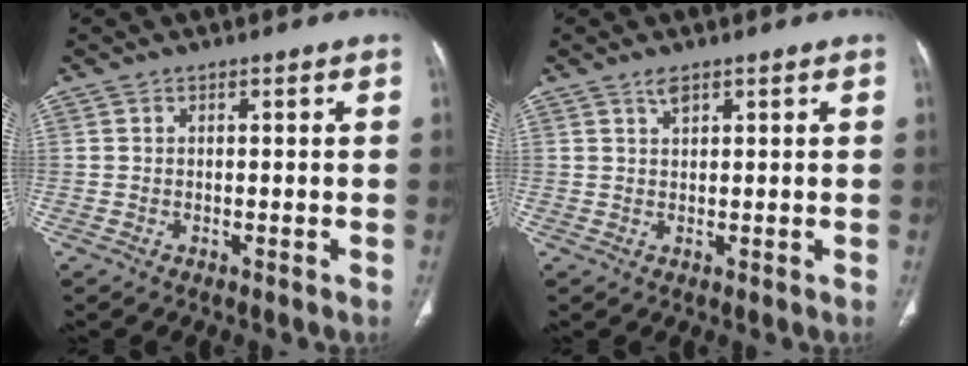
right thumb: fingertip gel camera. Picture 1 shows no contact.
{"total": 1.6, "force": [1.2, 0.6, 1.0], "torque": [-0.010, -0.002, 0.023]}